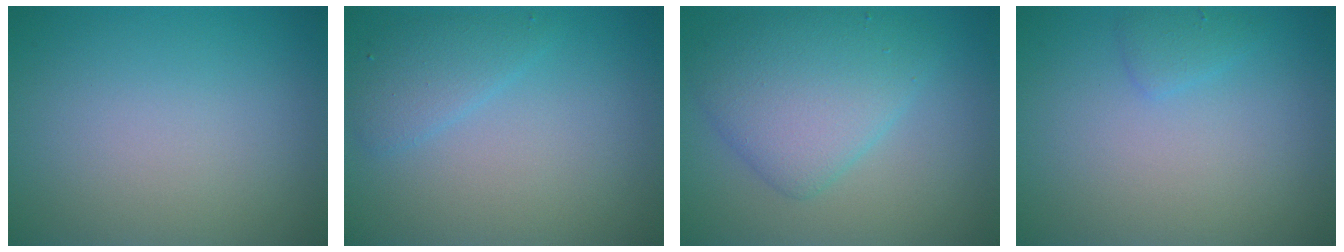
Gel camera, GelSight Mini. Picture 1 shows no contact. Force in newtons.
{"total": 2.0, "press": 2.0, "slide": 0.1}
{"total": 5.4, "press": 5.4, "slide": 0.2}
{"total": 1.1, "press": 1.1, "slide": 0.0}